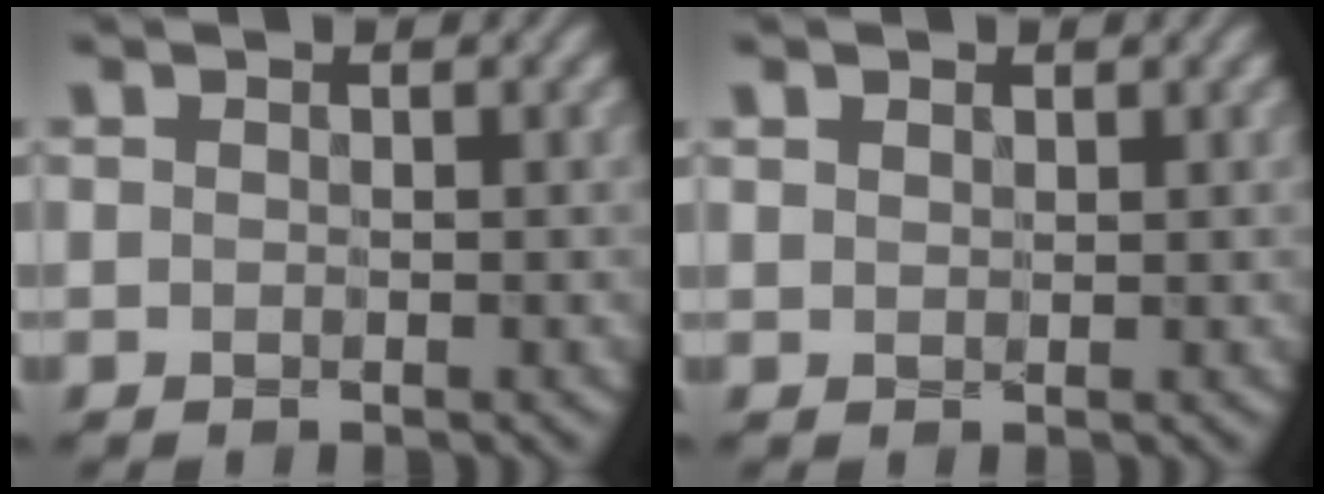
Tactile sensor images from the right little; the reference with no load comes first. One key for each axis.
{"total": 1.2, "fx": 0.8, "fy": 0.7, "fz": 0.4, "tx": -0.011, "ty": 0.000, "tz": 0.020}